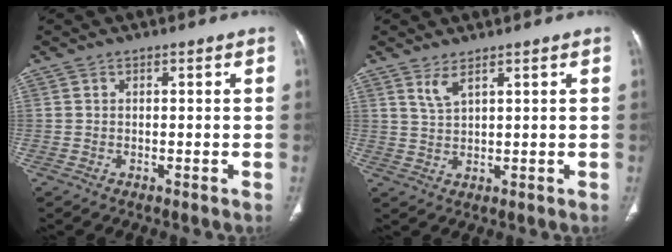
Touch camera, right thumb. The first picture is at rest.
{"total": 2.8, "force": [2.0, 0.6, 1.9], "torque": [-0.044, -0.015, 0.048]}